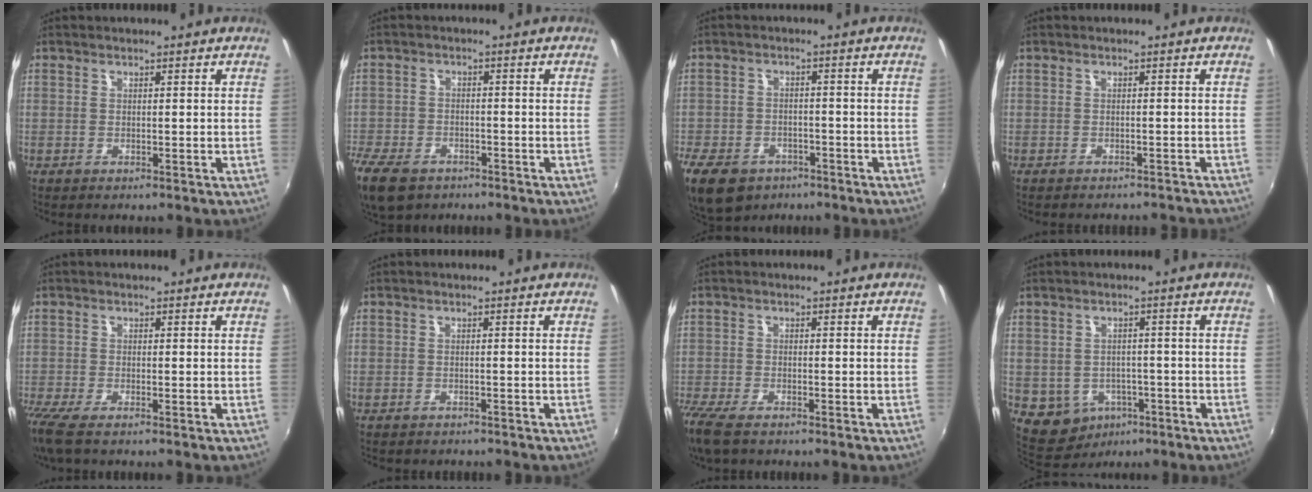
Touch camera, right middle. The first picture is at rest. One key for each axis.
{"total": 11.6, "fx": -7.4, "fy": 6.8, "fz": 5.7, "tx": -0.164, "ty": -0.027, "tz": -0.137}
{"total": 13.7, "fx": -8.4, "fy": 8.8, "fz": 6.3, "tx": -0.177, "ty": -0.021, "tz": -0.137}
{"total": 5.5, "fx": -5.0, "fy": 1.4, "fz": 1.8, "tx": -0.038, "ty": -0.010, "tz": -0.059}
{"total": 4.5, "fx": -3.1, "fy": 0.3, "fz": 3.2, "tx": -0.076, "ty": -0.023, "tz": -0.066}
{"total": 1.6, "fx": -1.4, "fy": 0.6, "fz": 0.4, "tx": -0.011, "ty": -0.011, "tz": -0.018}
{"total": 6.9, "fx": -5.1, "fy": 2.0, "fz": 4.2, "tx": -0.109, "ty": -0.033, "tz": -0.104}
{"total": 7.7, "fx": -3.0, "fy": 6.5, "fz": 2.7, "tx": -0.076, "ty": -0.006, "tz": -0.026}